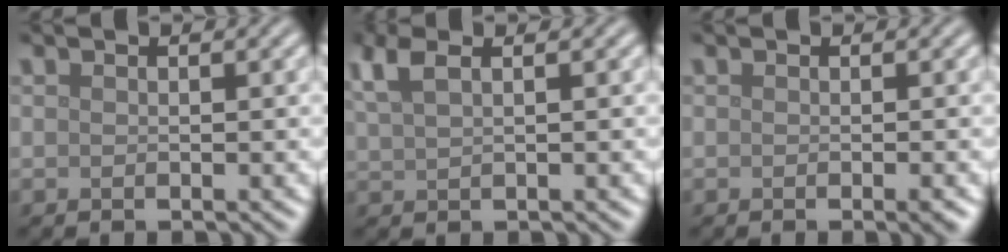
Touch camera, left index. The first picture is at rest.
{"total": 2.8, "force": [1.8, 1.0, 2.0], "torque": [-0.044, 0.008, 0.037]}
{"total": 1.0, "force": [-0.4, 0.1, 0.9], "torque": [-0.011, -0.002, -0.007]}